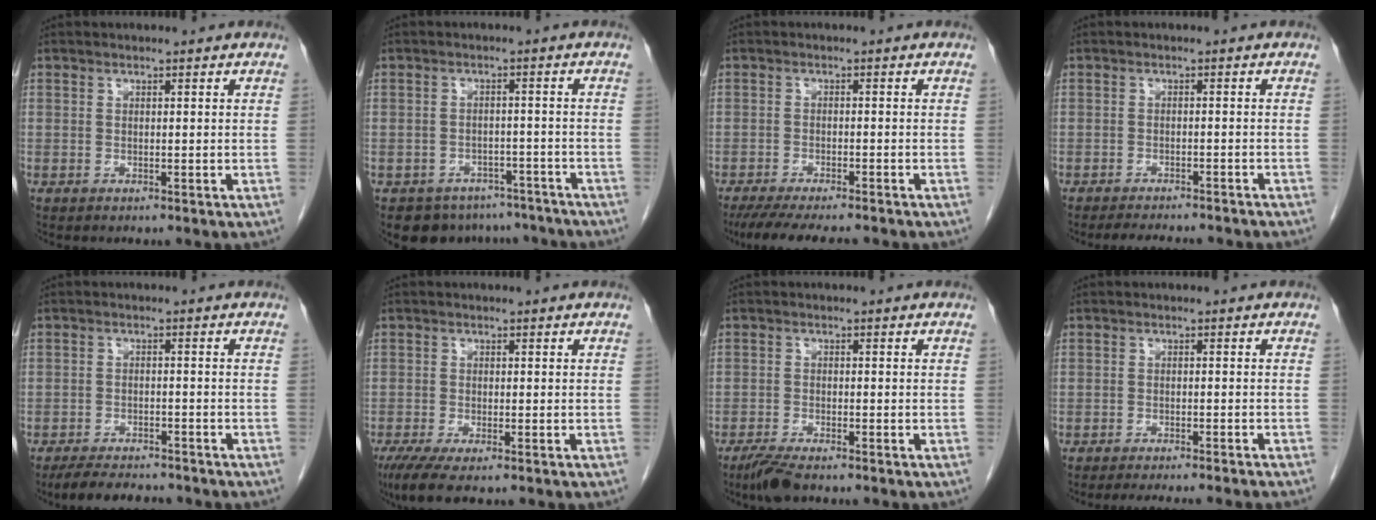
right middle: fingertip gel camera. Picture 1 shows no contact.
{"total": 9.5, "force": [-7.8, 5.3, 1.3], "torque": [-0.005, 0.015, -0.089]}
{"total": 10.7, "force": [-9.2, 1.5, 5.3], "torque": [-0.077, -0.019, -0.133]}
{"total": 9.8, "force": [-8.8, 1.5, 4.0], "torque": [-0.051, -0.010, -0.110]}
{"total": 7.2, "force": [-6.4, 1.8, 2.6], "torque": [-0.043, -0.014, -0.100]}
{"total": 4.8, "force": [-3.3, 0.7, 3.4], "torque": [-0.061, -0.014, -0.056]}
{"total": 3.7, "force": [-2.9, 0.5, 2.2], "torque": [-0.047, -0.009, -0.055]}
{"total": 9.4, "force": [-8.4, -0.2, 4.1], "torque": [-0.036, -0.017, -0.109]}